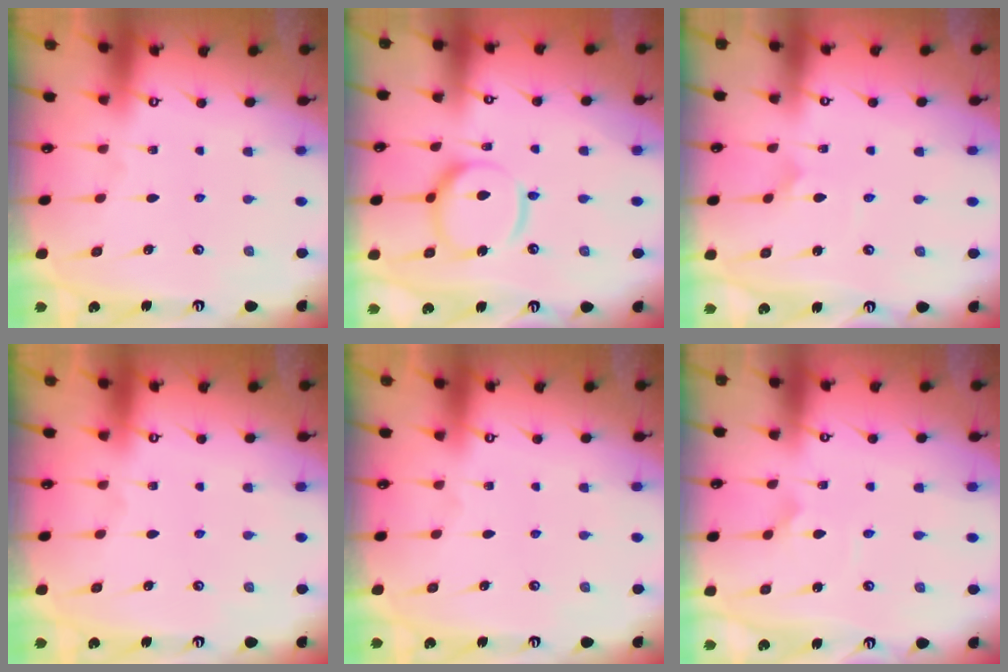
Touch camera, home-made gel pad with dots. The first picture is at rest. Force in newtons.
{"total": 15.3, "press": 15.2, "slide": 1.7}
{"total": 2.1, "press": 2.1, "slide": 0.1}
{"total": 0.0}
{"total": 0.0}
{"total": 3.0, "press": 3.0, "slide": 0.1}